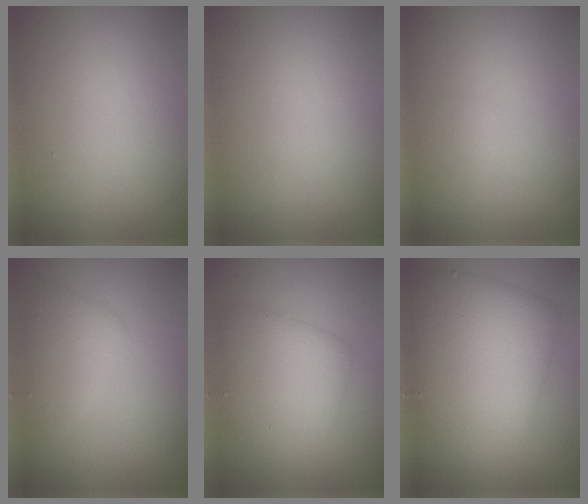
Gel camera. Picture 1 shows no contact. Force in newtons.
{"total": 0.0}
{"total": 0.8, "press": 0.8, "slide": 0.1}
{"total": 2.6, "press": 2.6, "slide": 0.1}
{"total": 4.7, "press": 4.7, "slide": 0.2}
{"total": 8.0, "press": 8.0, "slide": 0.2}